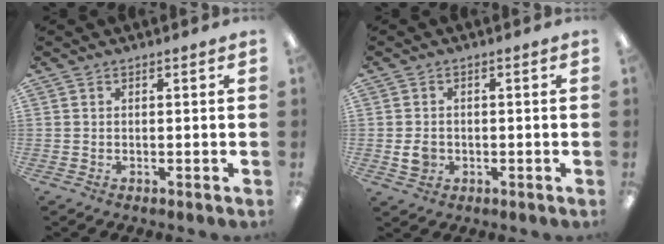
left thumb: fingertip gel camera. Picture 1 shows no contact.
{"total": 3.3, "force": [-0.6, 2.7, 1.8], "torque": [-0.013, -0.001, -0.011]}